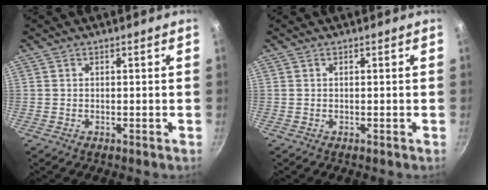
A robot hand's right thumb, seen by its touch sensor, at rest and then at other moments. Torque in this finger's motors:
{"motor_torque": [0.00, 0.00, 0.01, -0.01, 0.00]}